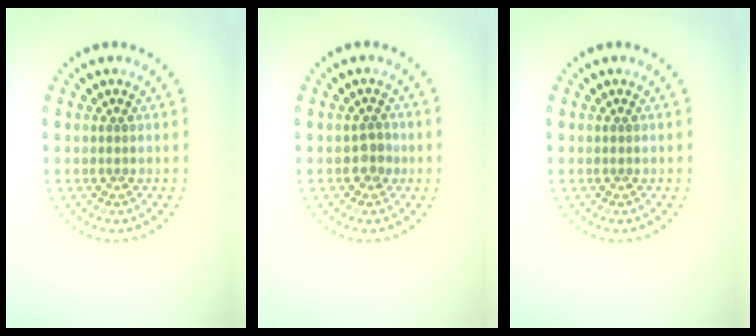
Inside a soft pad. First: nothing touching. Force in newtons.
{"total": 1.5, "press": 1.4, "slide": 0.6}
{"total": 0.0}